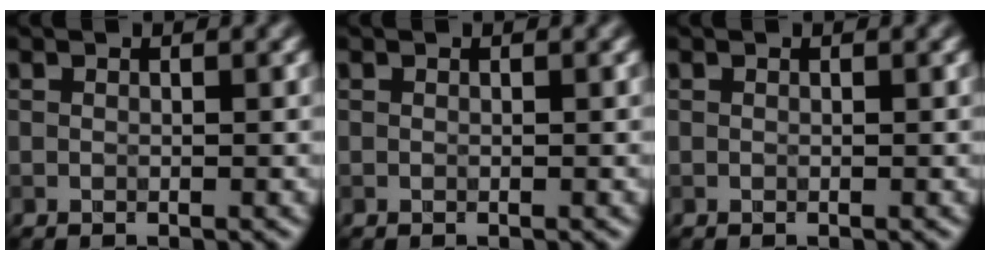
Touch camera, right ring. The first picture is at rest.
{"total": 0.0}
{"total": 0.0}